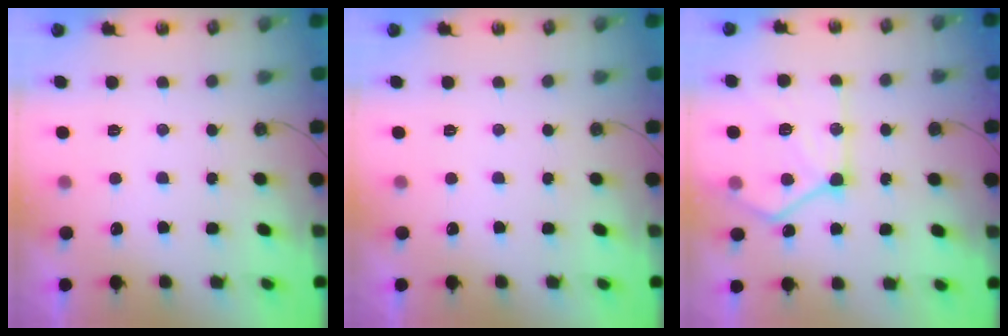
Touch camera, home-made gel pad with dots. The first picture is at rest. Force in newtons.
{"total": 0.0}
{"total": 17.4, "press": 17.3, "slide": 1.8}